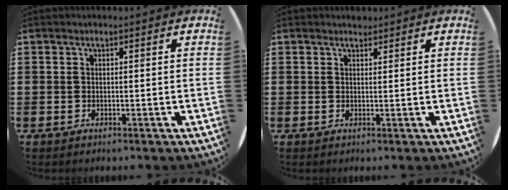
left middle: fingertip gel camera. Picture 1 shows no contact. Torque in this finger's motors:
{"motor_torque": [0.38, -0.14, -0.01, 0.02]}